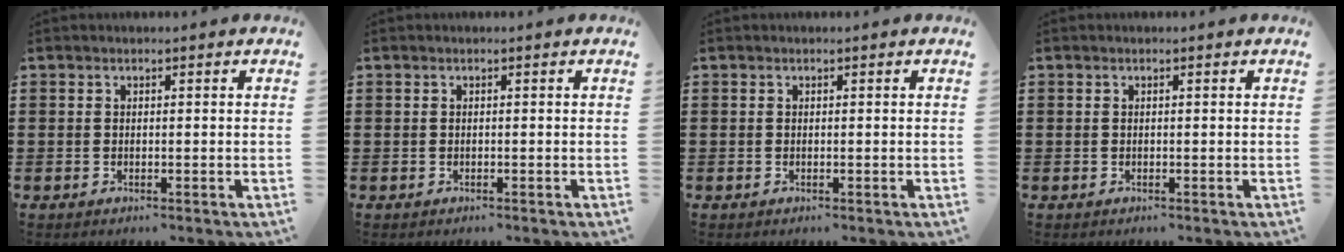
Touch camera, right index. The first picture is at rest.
{"total": 0.0}
{"total": 0.0}
{"total": 0.0}